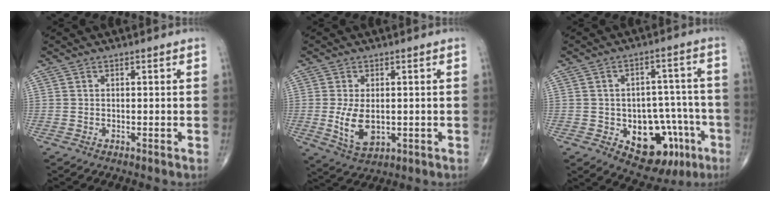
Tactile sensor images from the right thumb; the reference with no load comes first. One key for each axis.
{"total": 7.2, "fx": -0.6, "fy": 4.1, "fz": 5.8, "tx": -0.103, "ty": -0.016, "tz": 0.000}
{"total": 15.3, "fx": -6.0, "fy": 9.6, "fz": 10.2, "tx": -0.088, "ty": 0.044, "tz": -0.071}